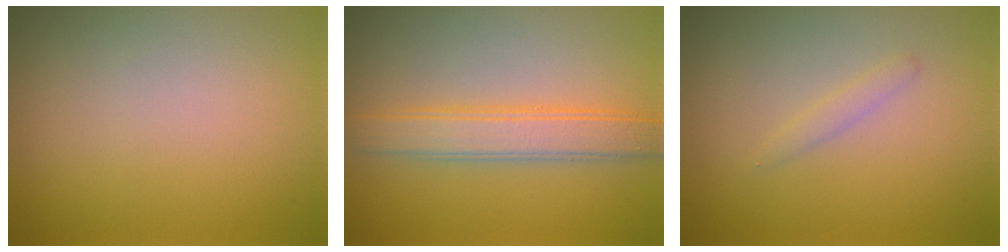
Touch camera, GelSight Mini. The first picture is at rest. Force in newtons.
{"total": 3.9, "press": 3.9, "slide": 0.1}
{"total": 0.9, "press": 0.9, "slide": 0.0}